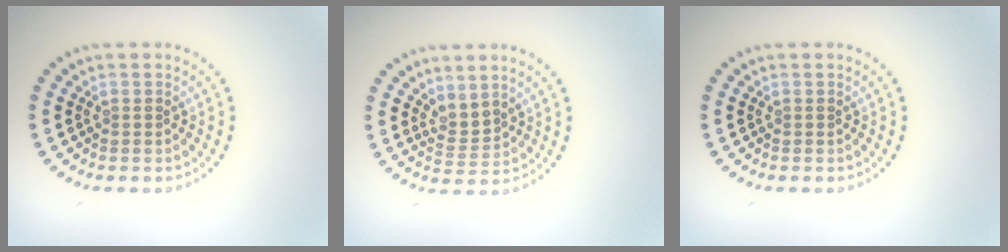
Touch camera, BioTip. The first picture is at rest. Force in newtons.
{"total": 1.8, "press": 1.3, "slide": 1.3}
{"total": 0.0}